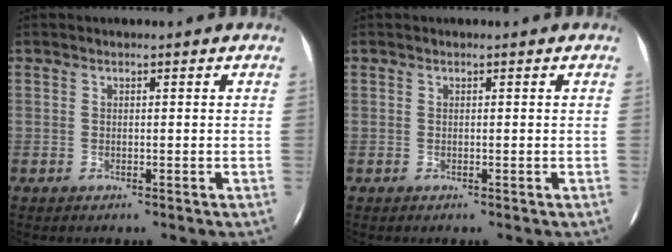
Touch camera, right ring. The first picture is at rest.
{"total": 0.0}